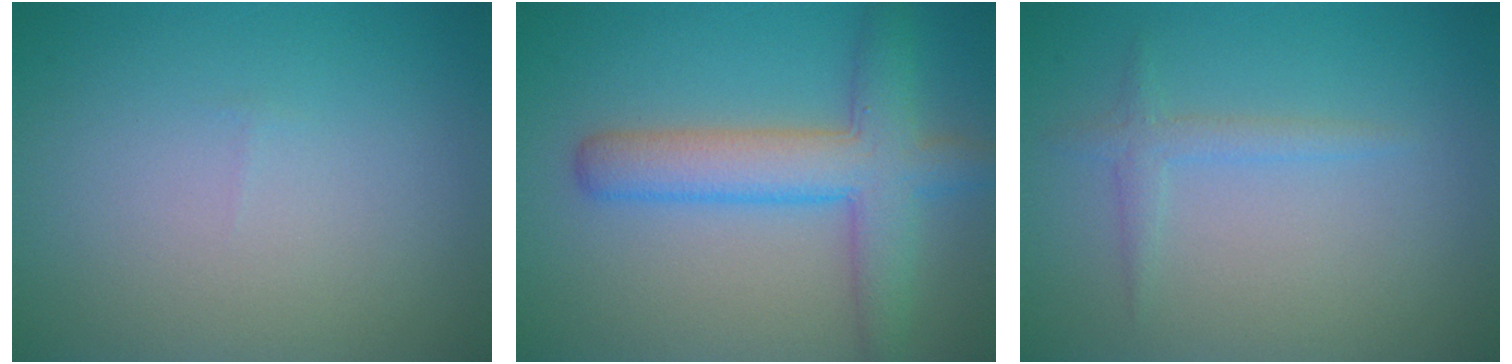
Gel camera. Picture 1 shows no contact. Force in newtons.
{"total": 5.9, "press": 5.9, "slide": 0.3}
{"total": 1.4, "press": 1.4, "slide": 0.1}